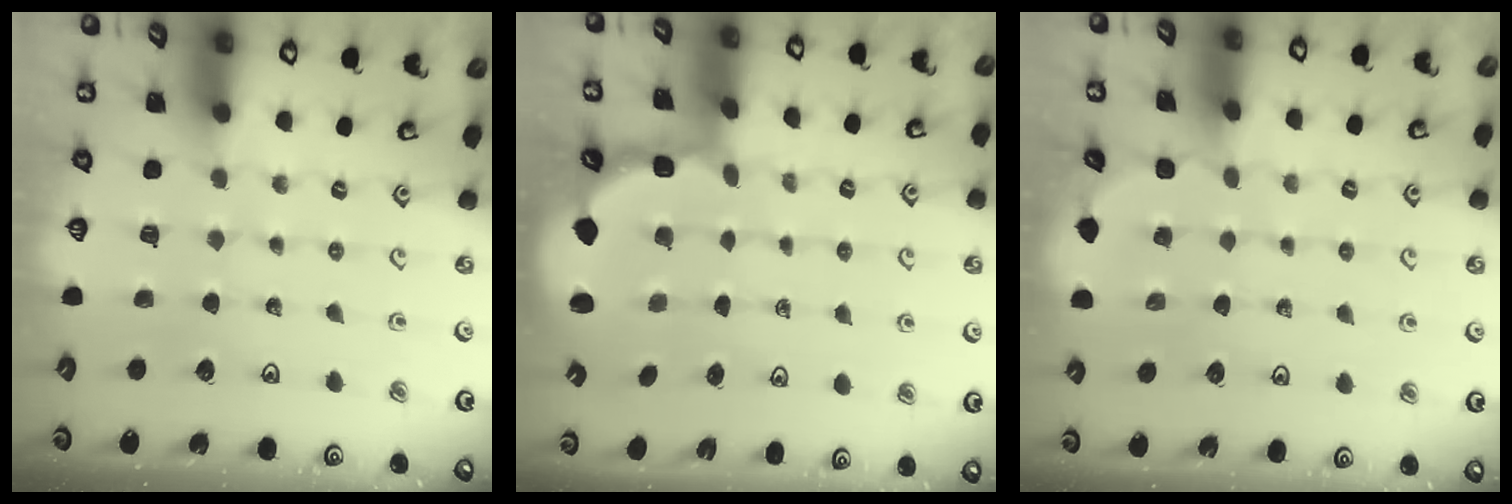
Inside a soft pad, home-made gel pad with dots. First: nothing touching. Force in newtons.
{"total": 2.9, "press": 1.7, "slide": 2.3}
{"total": 0.9, "press": 0.9, "slide": 0.1}